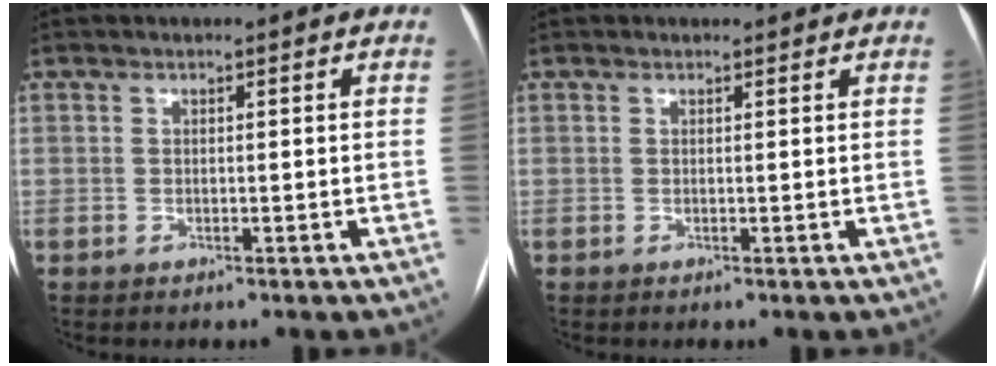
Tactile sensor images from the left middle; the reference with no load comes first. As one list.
[{"total": 1.0, "force": [1.0, 0.3, 0.0], "torque": [-0.010, 0.006, 0.011]}]